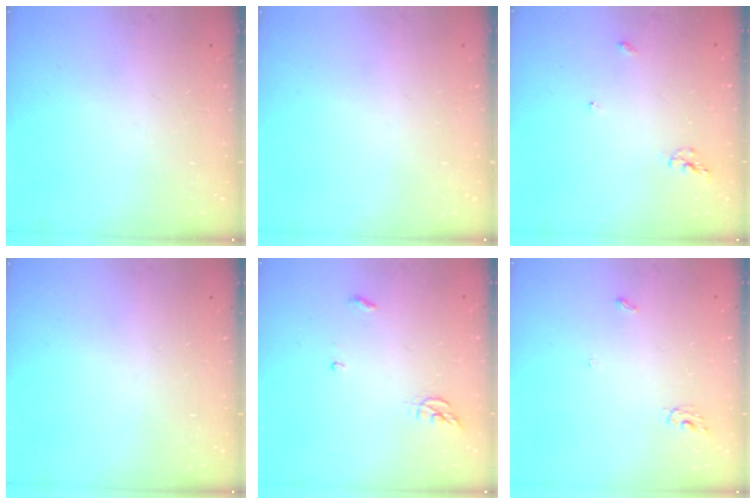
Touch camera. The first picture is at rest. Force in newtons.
{"total": 0.0}
{"total": 5.4, "press": 5.4, "slide": 0.0}
{"total": 0.0}
{"total": 4.0, "press": 3.9, "slide": 0.4}
{"total": 3.4, "press": 3.3, "slide": 0.3}